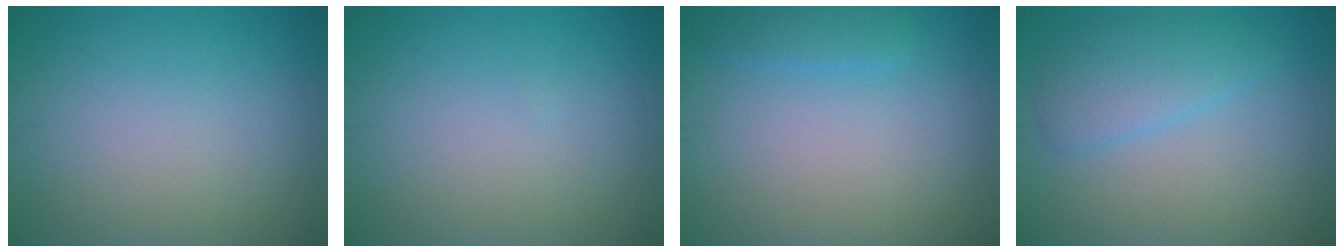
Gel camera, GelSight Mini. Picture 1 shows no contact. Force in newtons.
{"total": 0.0}
{"total": 1.4, "press": 1.4, "slide": 0.1}
{"total": 3.3, "press": 3.3, "slide": 0.1}